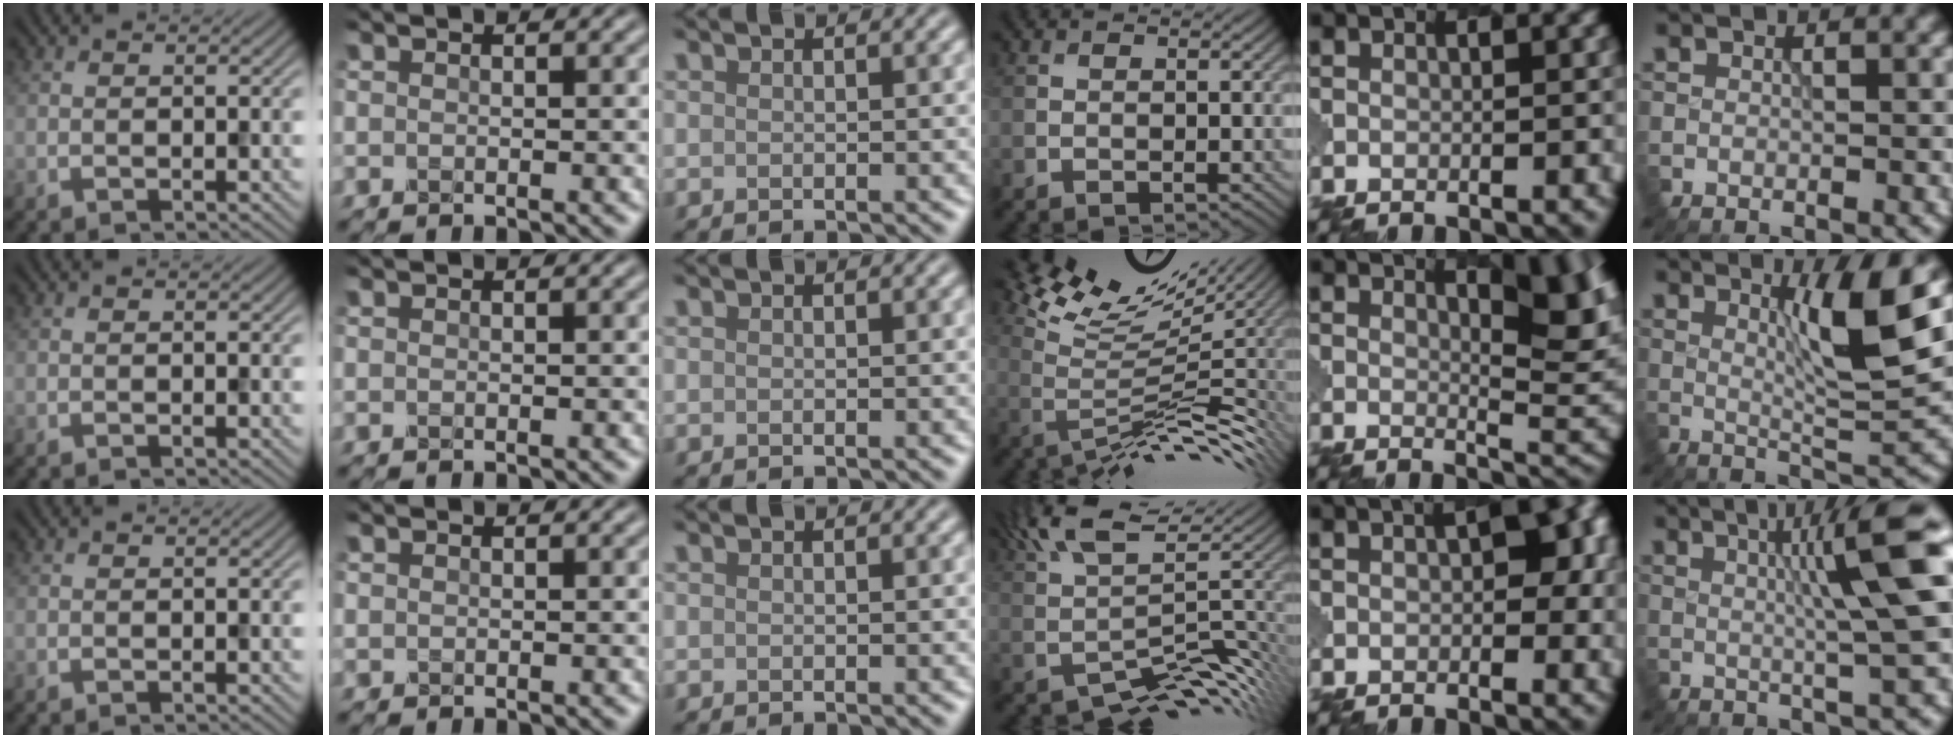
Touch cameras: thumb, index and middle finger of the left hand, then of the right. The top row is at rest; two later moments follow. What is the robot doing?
{"motion": "dispense", "object": "glue stick"}